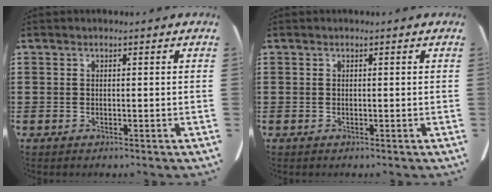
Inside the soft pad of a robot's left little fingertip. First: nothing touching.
{"total": 0.0}